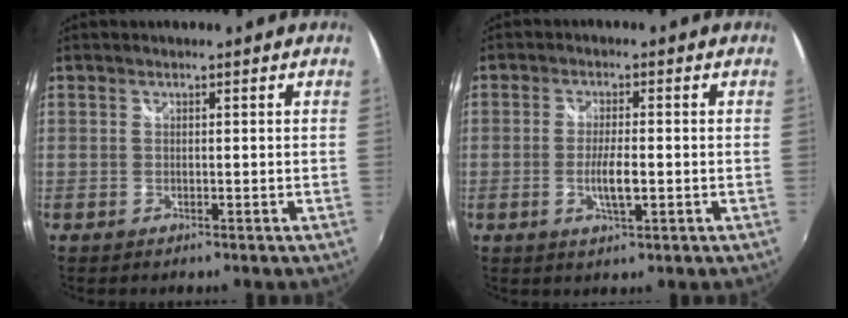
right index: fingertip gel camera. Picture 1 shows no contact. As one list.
[{"total": 4.6, "force": [-1.1, 0.9, 4.3], "torque": [-0.087, -0.006, -0.019]}]